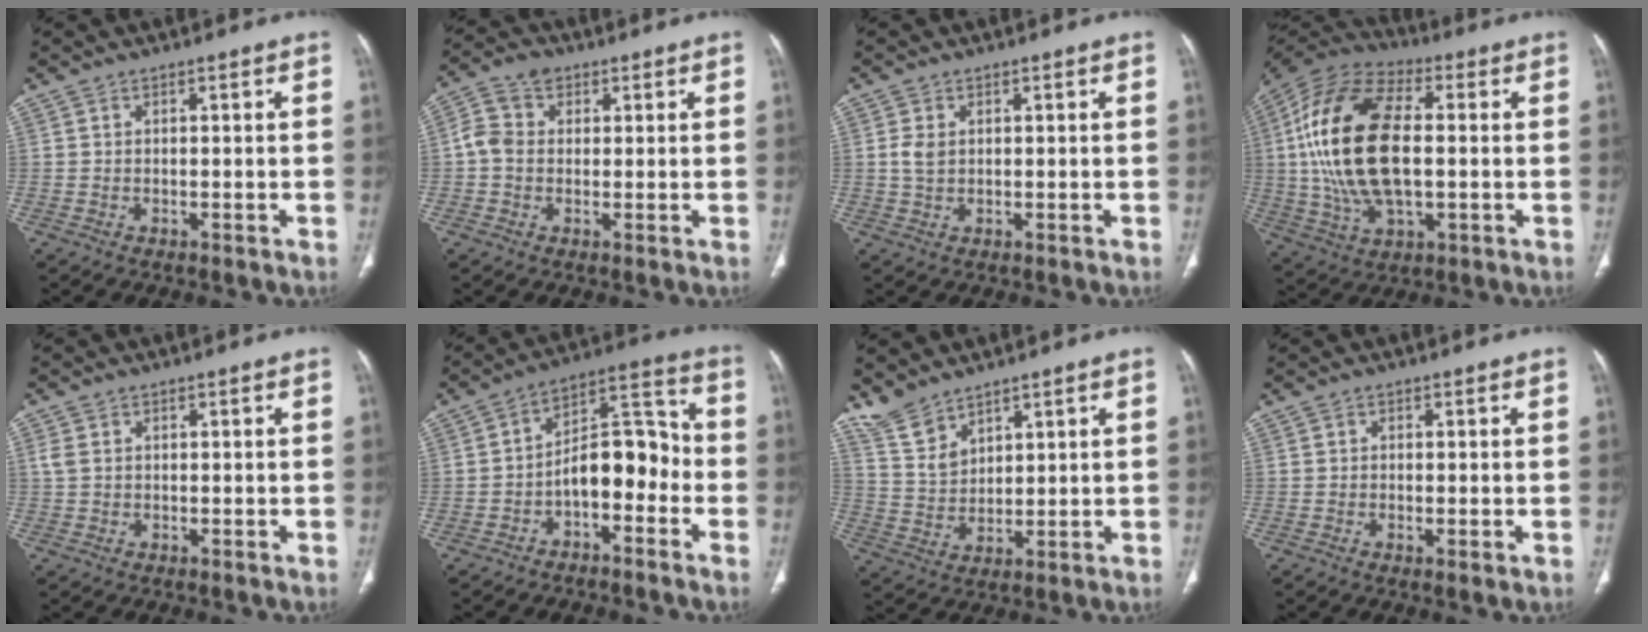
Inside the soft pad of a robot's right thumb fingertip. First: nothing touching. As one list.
[{"total": 6.0, "force": [0.6, 5.1, 3.1], "torque": [-0.059, 0.019, 0.004]}, {"total": 2.5, "force": [0.5, 1.8, 1.8], "torque": [-0.036, 0.001, 0.013]}, {"total": 23.4, "force": [1.0, 12.1, 19.9], "torque": [-0.405, 0.010, 0.016]}, {"total": 1.8, "force": [0.2, 1.5, 1.0], "torque": [-0.025, 0.005, 0.006]}, {"total": 11.6, "force": [-3.6, 6.3, 9.0], "torque": [-0.106, 0.064, -0.067]}, {"total": 6.5, "force": [5.6, 2.7, 1.9], "torque": [-0.031, -0.027, 0.127]}, {"total": 1.2, "force": [-0.4, 0.2, 1.1], "torque": [-0.021, -0.003, -0.008]}]